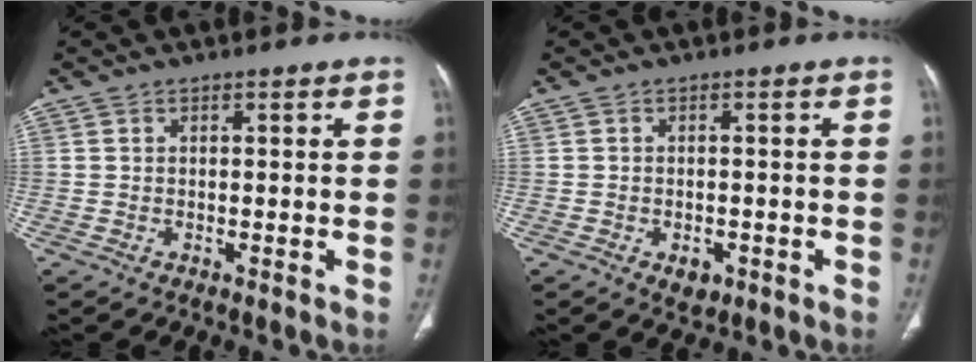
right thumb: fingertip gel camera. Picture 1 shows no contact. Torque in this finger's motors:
{"motor_torque": [0.27, 0.19, 0.56, -0.20, -0.08]}